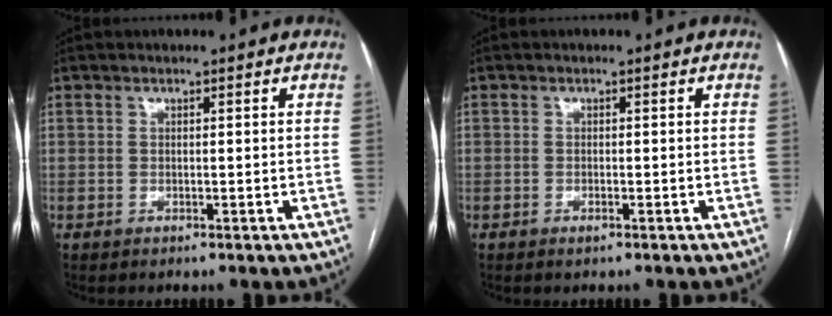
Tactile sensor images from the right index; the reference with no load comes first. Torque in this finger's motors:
{"motor_torque": [0.32, -0.03, 0.07, 0.01]}